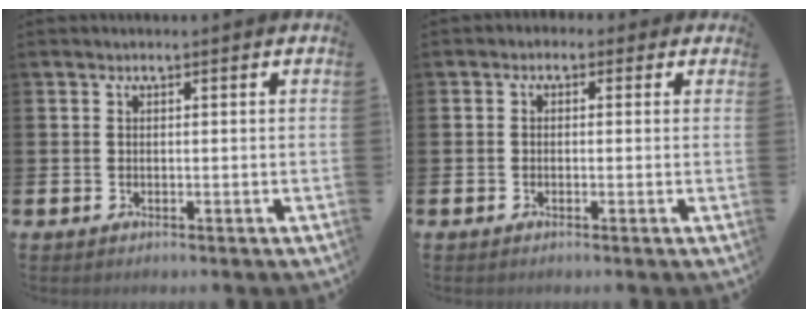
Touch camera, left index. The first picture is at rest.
{"total": 1.0, "force": [-0.6, 0.8, 0.3], "torque": [-0.008, 0.007, -0.014]}